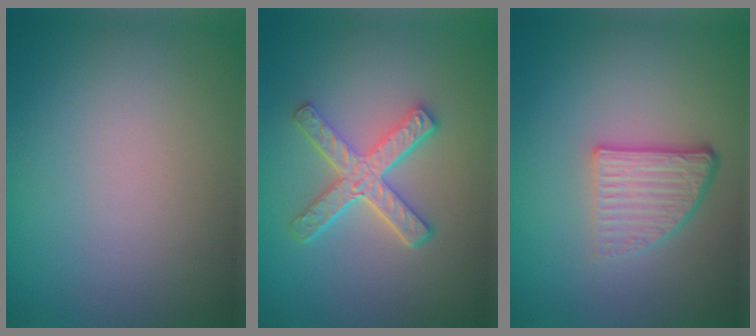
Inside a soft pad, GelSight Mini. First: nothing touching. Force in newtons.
{"total": 4.9, "press": 3.6, "slide": 3.3}
{"total": 3.9, "press": 2.5, "slide": 3.0}